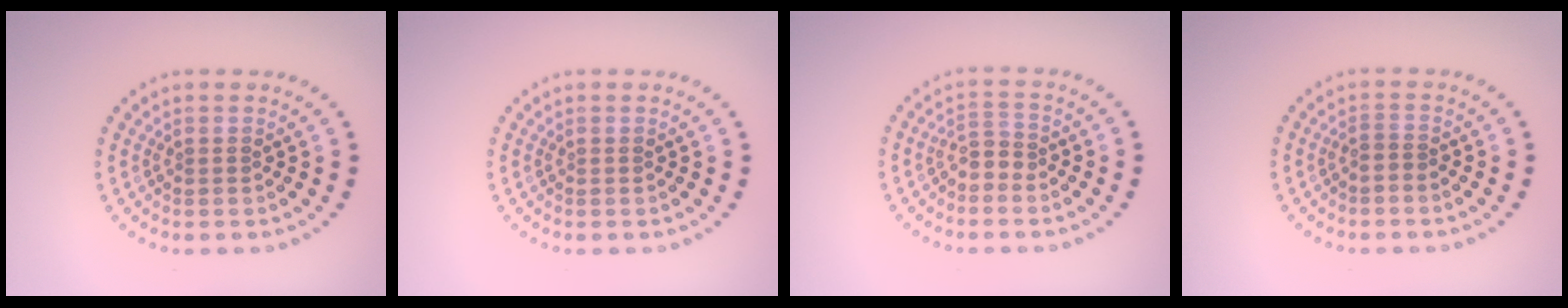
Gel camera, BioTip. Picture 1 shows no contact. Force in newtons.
{"total": 0.0}
{"total": 1.7, "press": 1.4, "slide": 0.9}
{"total": 0.6, "press": 0.5, "slide": 0.4}